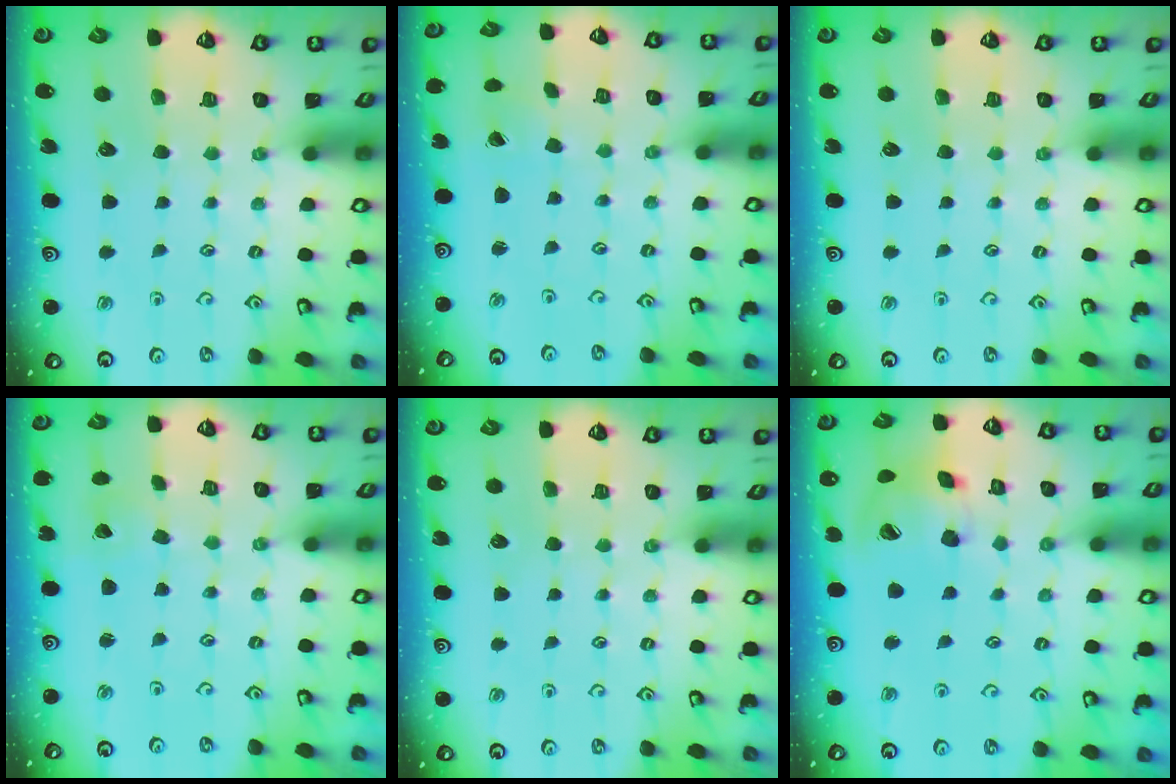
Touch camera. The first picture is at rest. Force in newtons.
{"total": 0.0}
{"total": 0.0}
{"total": 2.2, "press": 2.2, "slide": 0.1}
{"total": 0.0}
{"total": 13.8, "press": 13.6, "slide": 1.8}